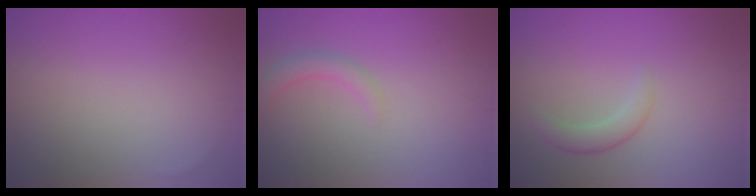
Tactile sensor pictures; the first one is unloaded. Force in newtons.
{"total": 1.5, "press": 1.5, "slide": 0.2}
{"total": 1.7, "press": 1.7, "slide": 0.1}